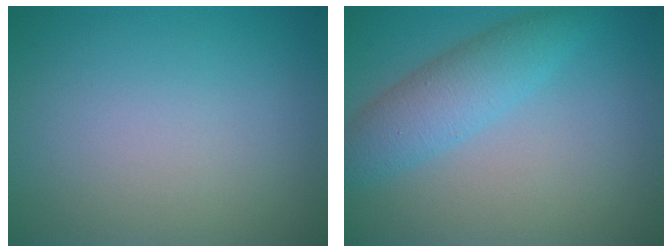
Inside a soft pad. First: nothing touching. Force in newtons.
{"total": 4.0, "press": 4.0, "slide": 0.1}